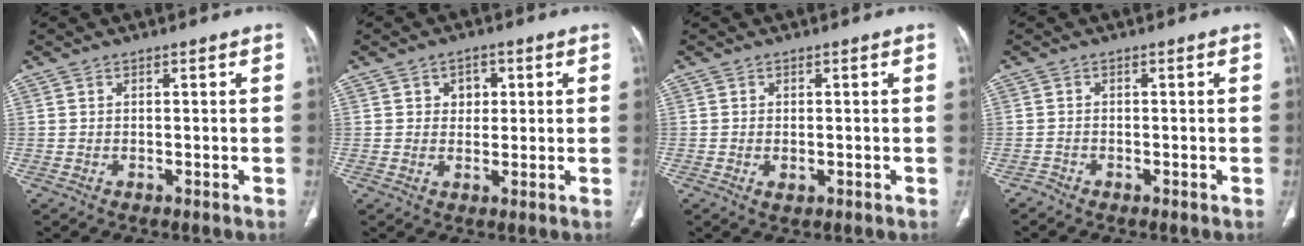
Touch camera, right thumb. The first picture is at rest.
{"total": 3.6, "force": [1.1, 2.9, 1.8], "torque": [-0.001, -0.002, 0.015]}
{"total": 1.6, "force": [-0.5, 1.0, 1.2], "torque": [-0.021, -0.001, -0.004]}
{"total": 0.9, "force": [-0.9, 0.2, -0.2], "torque": [0.001, -0.003, -0.022]}